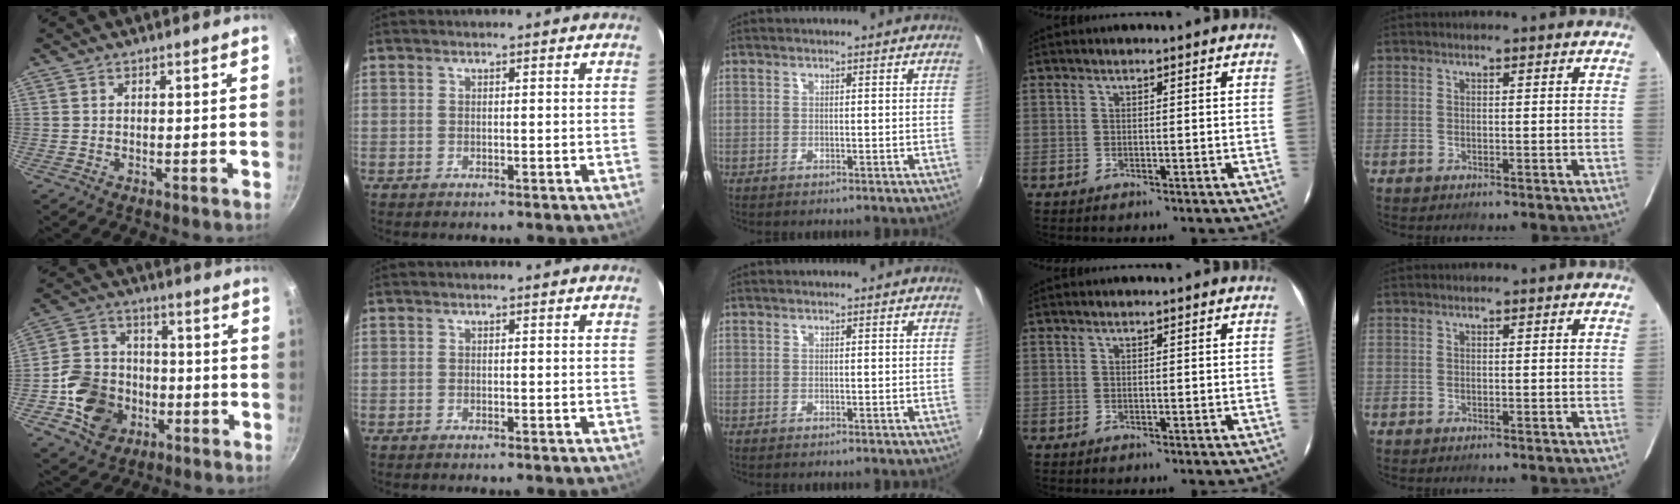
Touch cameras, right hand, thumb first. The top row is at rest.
{"thumb": {"total": 14.1, "force": [-4.0, 11.7, 6.8], "torque": [-0.102, 0.040, -0.069]}}